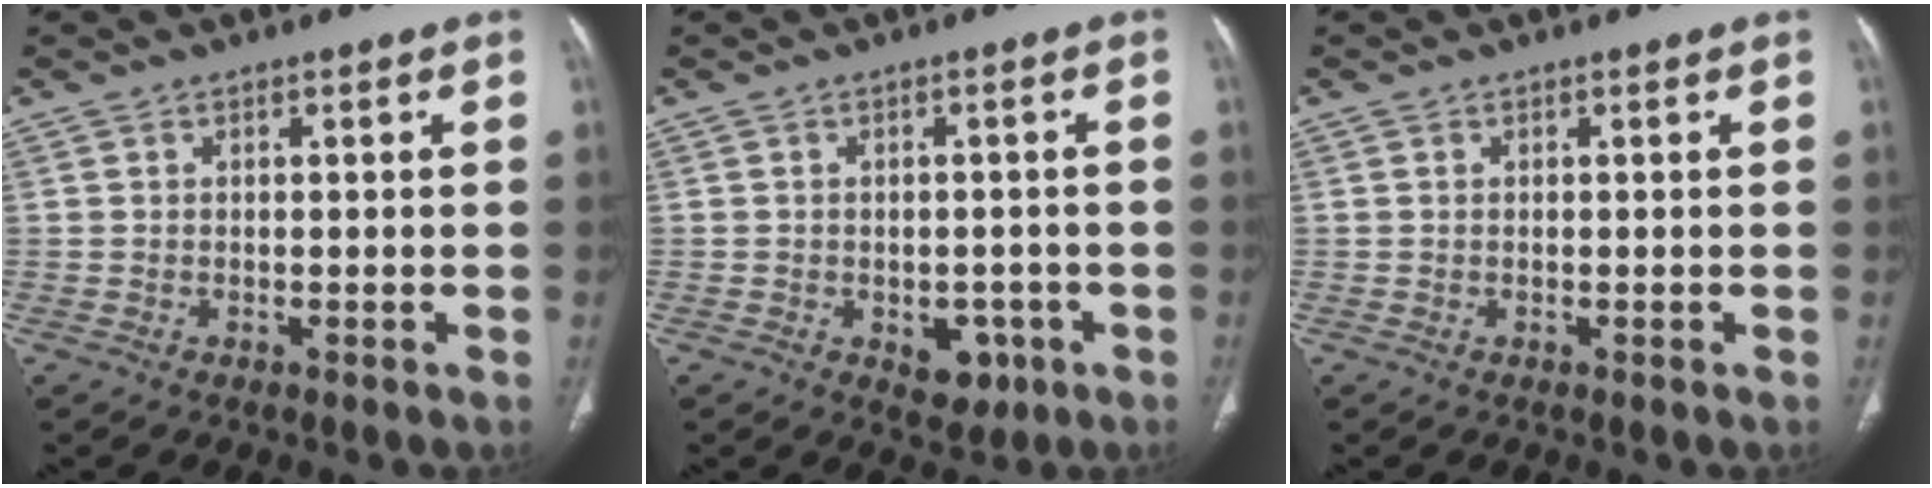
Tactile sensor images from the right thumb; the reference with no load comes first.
{"total": 5.2, "force": [-2.0, 3.5, 3.3], "torque": [-0.020, 0.008, -0.016]}
{"total": 0.0}